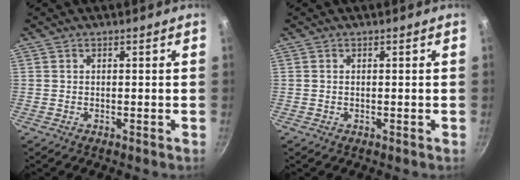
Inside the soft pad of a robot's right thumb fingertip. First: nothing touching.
{"total": 0.0}